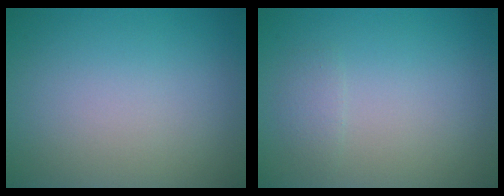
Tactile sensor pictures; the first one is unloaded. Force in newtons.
{"total": 0.9, "press": 0.9, "slide": 0.0}